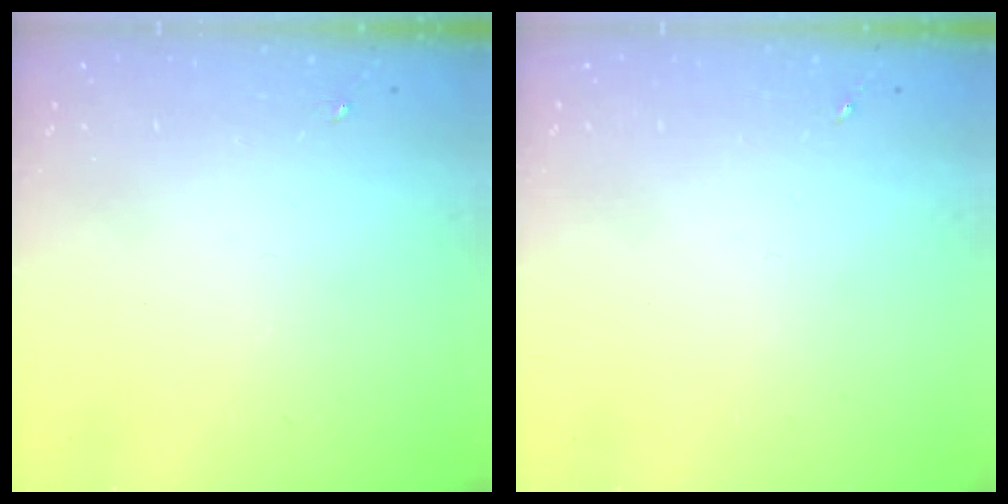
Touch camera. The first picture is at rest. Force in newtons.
{"total": 0.0}